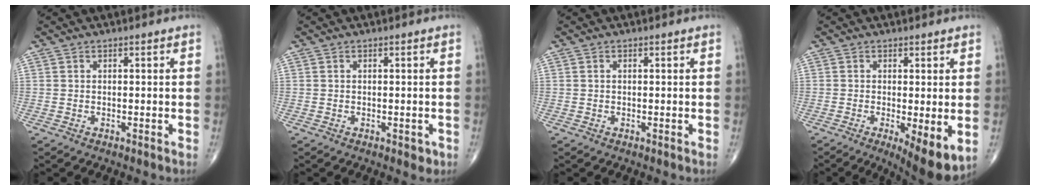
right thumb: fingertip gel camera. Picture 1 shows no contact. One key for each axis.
{"total": 1.4, "fx": -0.4, "fy": 0.8, "fz": 1.0, "tx": -0.007, "ty": -0.001, "tz": -0.003}
{"total": 0.0}
{"total": 8.2, "fx": -1.8, "fy": 2.4, "fz": 7.7, "tx": -0.116, "ty": -0.026, "tz": -0.024}